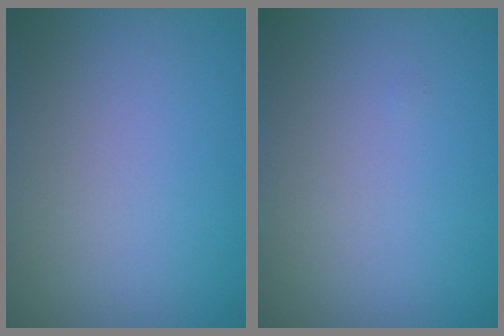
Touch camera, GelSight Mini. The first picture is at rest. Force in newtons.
{"total": 0.0}